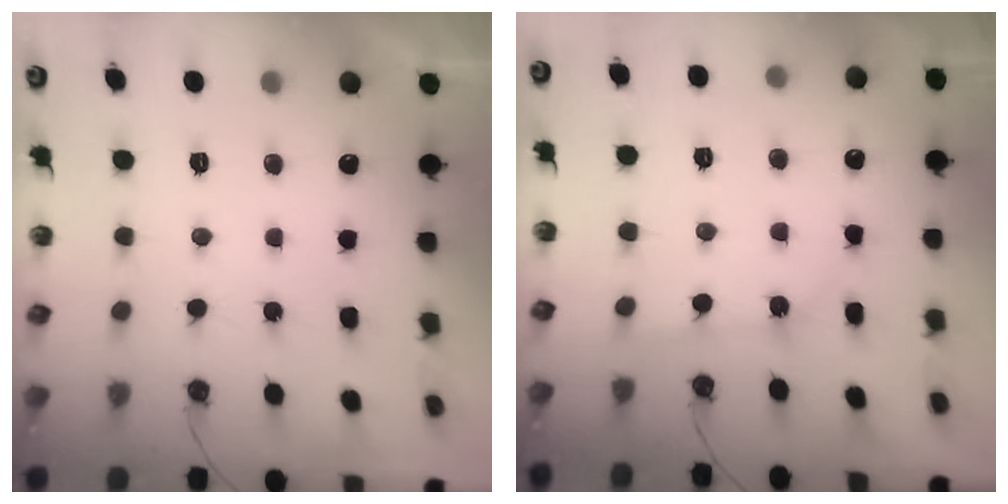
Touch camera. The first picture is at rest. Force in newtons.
{"total": 2.2, "press": 2.2, "slide": 0.2}